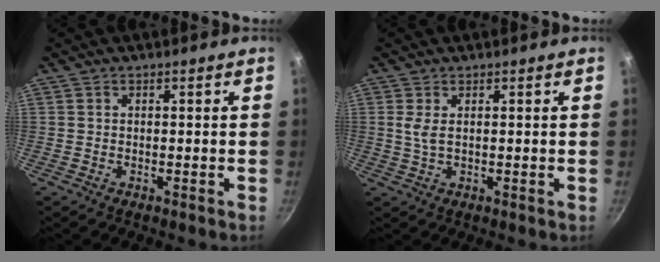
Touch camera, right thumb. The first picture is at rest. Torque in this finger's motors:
{"motor_torque": [-0.21, 0.71, 0.48, 0.12, 0.14]}